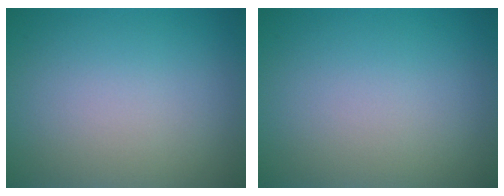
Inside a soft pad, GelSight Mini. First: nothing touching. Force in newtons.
{"total": 0.0}